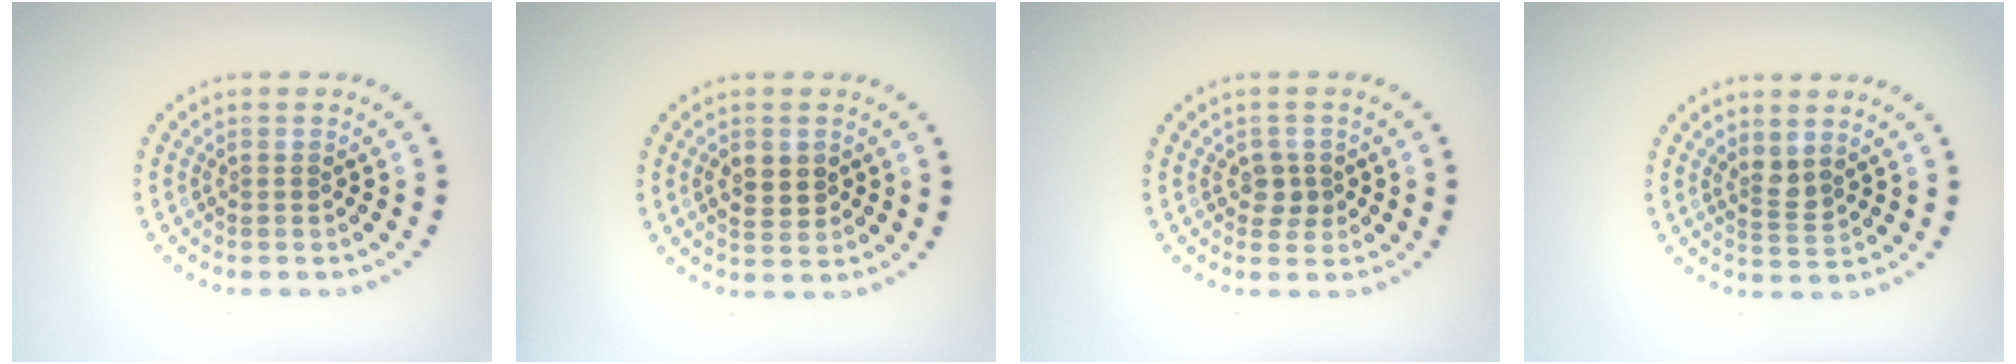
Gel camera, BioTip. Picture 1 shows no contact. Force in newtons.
{"total": 2.6, "press": 2.6, "slide": 0.1}
{"total": 1.4, "press": 1.4, "slide": 0.4}
{"total": 1.8, "press": 1.4, "slide": 1.1}